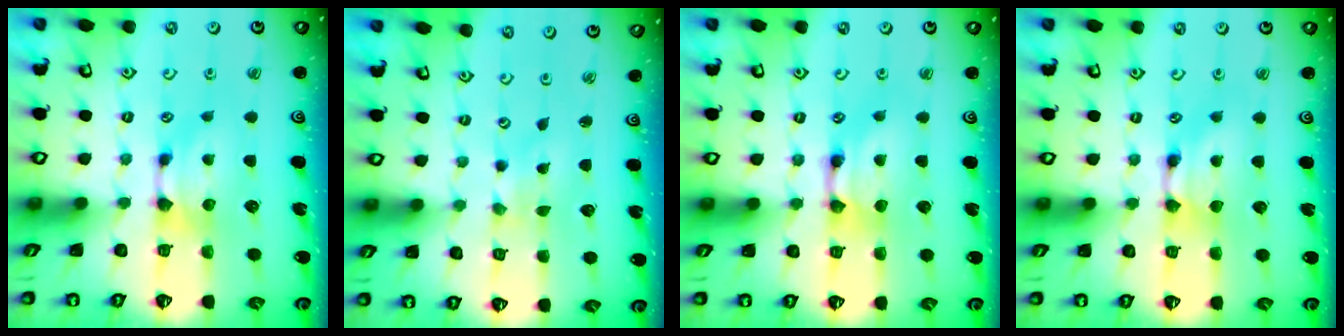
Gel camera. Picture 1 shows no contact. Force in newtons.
{"total": 4.8, "press": 4.7, "slide": 0.8}
{"total": 2.5, "press": 2.5, "slide": 0.1}
{"total": 1.4, "press": 1.4, "slide": 0.1}